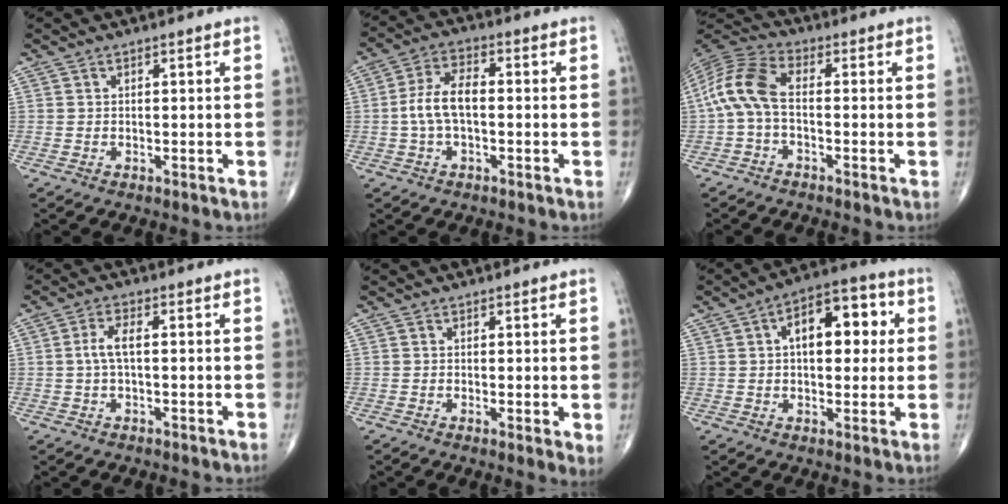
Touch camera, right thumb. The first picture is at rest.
{"total": 7.6, "force": [-0.7, 3.8, 6.6], "torque": [-0.139, 0.025, -0.019]}
{"total": 9.8, "force": [-0.9, 4.9, 8.5], "torque": [-0.185, 0.030, -0.029]}
{"total": 3.8, "force": [0.1, 1.4, 3.5], "torque": [-0.082, 0.009, -0.002]}
{"total": 2.7, "force": [0.2, 0.7, 2.6], "torque": [-0.042, -0.010, 0.001]}
{"total": 13.0, "force": [2.7, 7.0, 10.6], "torque": [-0.118, 0.021, 0.033]}